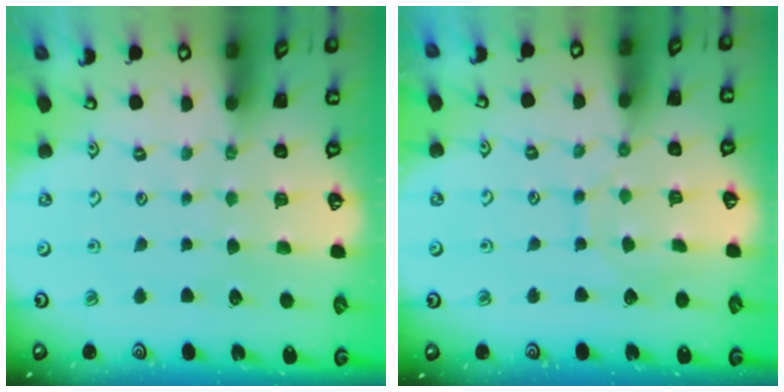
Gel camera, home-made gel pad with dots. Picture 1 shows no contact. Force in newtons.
{"total": 4.8, "press": 4.8, "slide": 0.4}